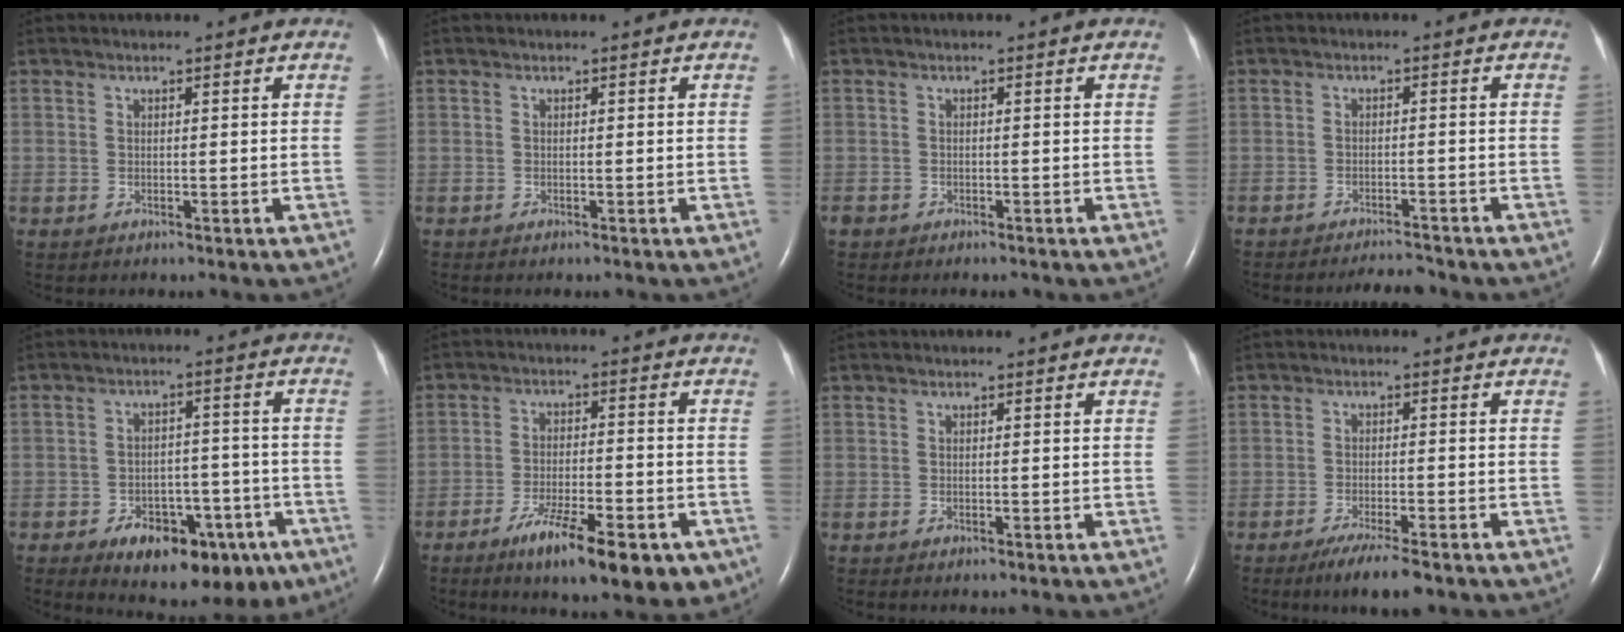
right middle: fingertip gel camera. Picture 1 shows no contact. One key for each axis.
{"total": 0.0}
{"total": 2.4, "fx": -1.9, "fy": 1.3, "fz": 0.8, "tx": -0.018, "ty": -0.003, "tz": -0.026}
{"total": 3.4, "fx": -3.4, "fy": 0.2, "fz": 0.3, "tx": -0.008, "ty": -0.010, "tz": -0.054}
{"total": 13.3, "fx": -7.6, "fy": 6.6, "fz": 8.6, "tx": -0.099, "ty": 0.019, "tz": -0.101}
{"total": 12.7, "fx": -7.4, "fy": 3.0, "fz": 9.9, "tx": -0.135, "ty": -0.011, "tz": -0.109}
{"total": 0.0}
{"total": 6.2, "fx": -4.4, "fy": 0.5, "fz": 4.3, "tx": -0.070, "ty": -0.014, "tz": -0.071}